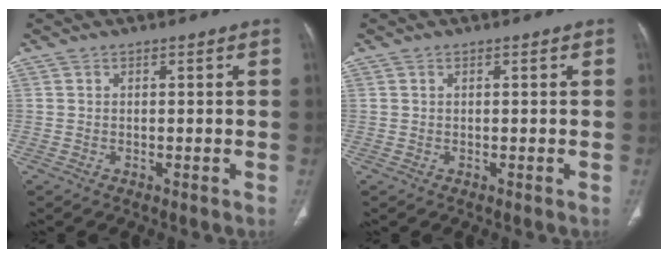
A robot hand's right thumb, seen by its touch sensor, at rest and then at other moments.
{"total": 0.0}